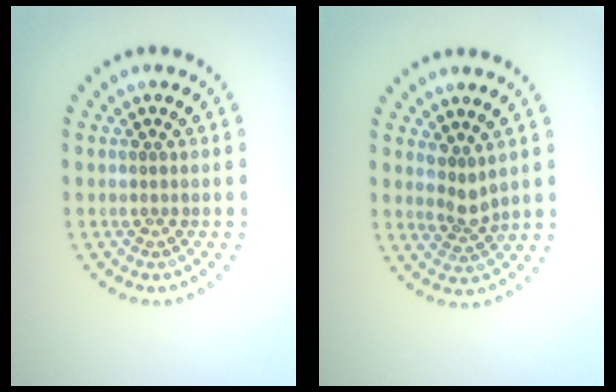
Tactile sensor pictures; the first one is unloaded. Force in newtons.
{"total": 1.9, "press": 1.4, "slide": 1.2}